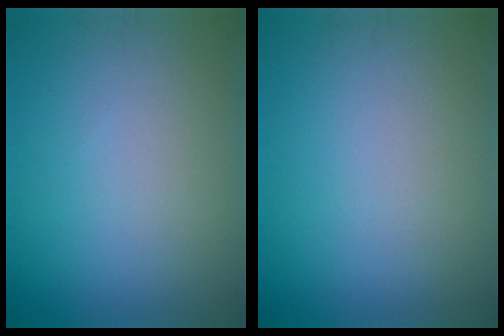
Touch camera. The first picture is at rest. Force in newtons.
{"total": 0.0}